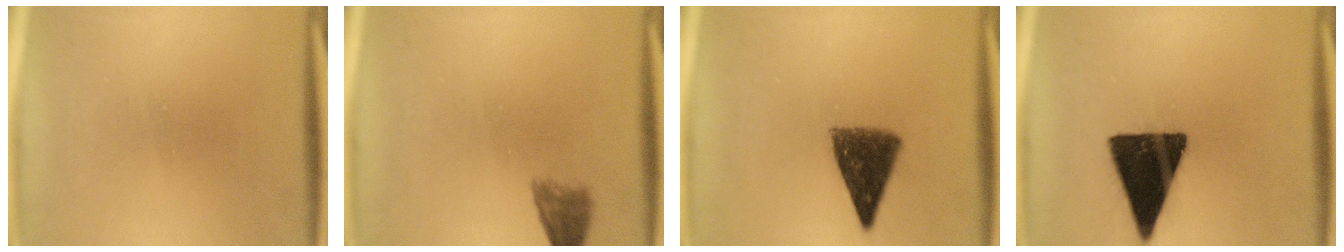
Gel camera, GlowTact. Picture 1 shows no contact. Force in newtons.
{"total": 3.0}
{"total": 8.9}
{"total": 16.8}